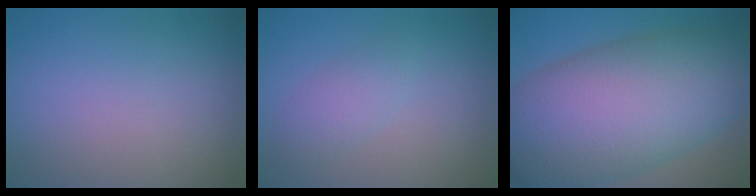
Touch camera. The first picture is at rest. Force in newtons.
{"total": 1.9, "press": 1.9, "slide": 0.0}
{"total": 14.3, "press": 14.3, "slide": 0.6}